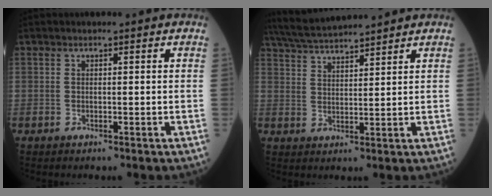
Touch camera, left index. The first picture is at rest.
{"total": 8.8, "force": [8.3, -0.2, 2.9], "torque": [-0.063, 0.029, 0.151]}